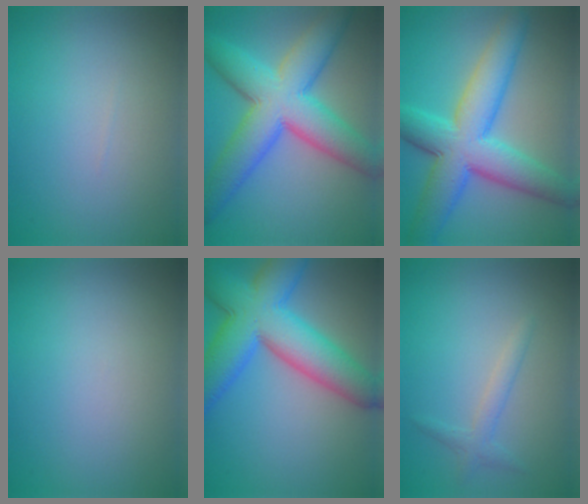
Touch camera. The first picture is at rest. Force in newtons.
{"total": 10.6, "press": 10.6, "slide": 0.2}
{"total": 9.7, "press": 9.7, "slide": 0.1}
{"total": 0.0}
{"total": 10.8, "press": 10.8, "slide": 0.4}
{"total": 1.6, "press": 1.6, "slide": 0.1}